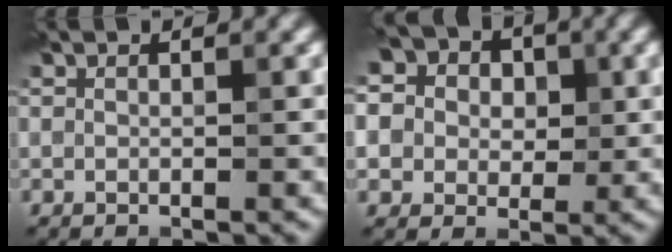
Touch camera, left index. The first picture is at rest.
{"total": 13.5, "force": [5.2, 11.0, 5.9], "torque": [-0.141, 0.034, 0.070]}